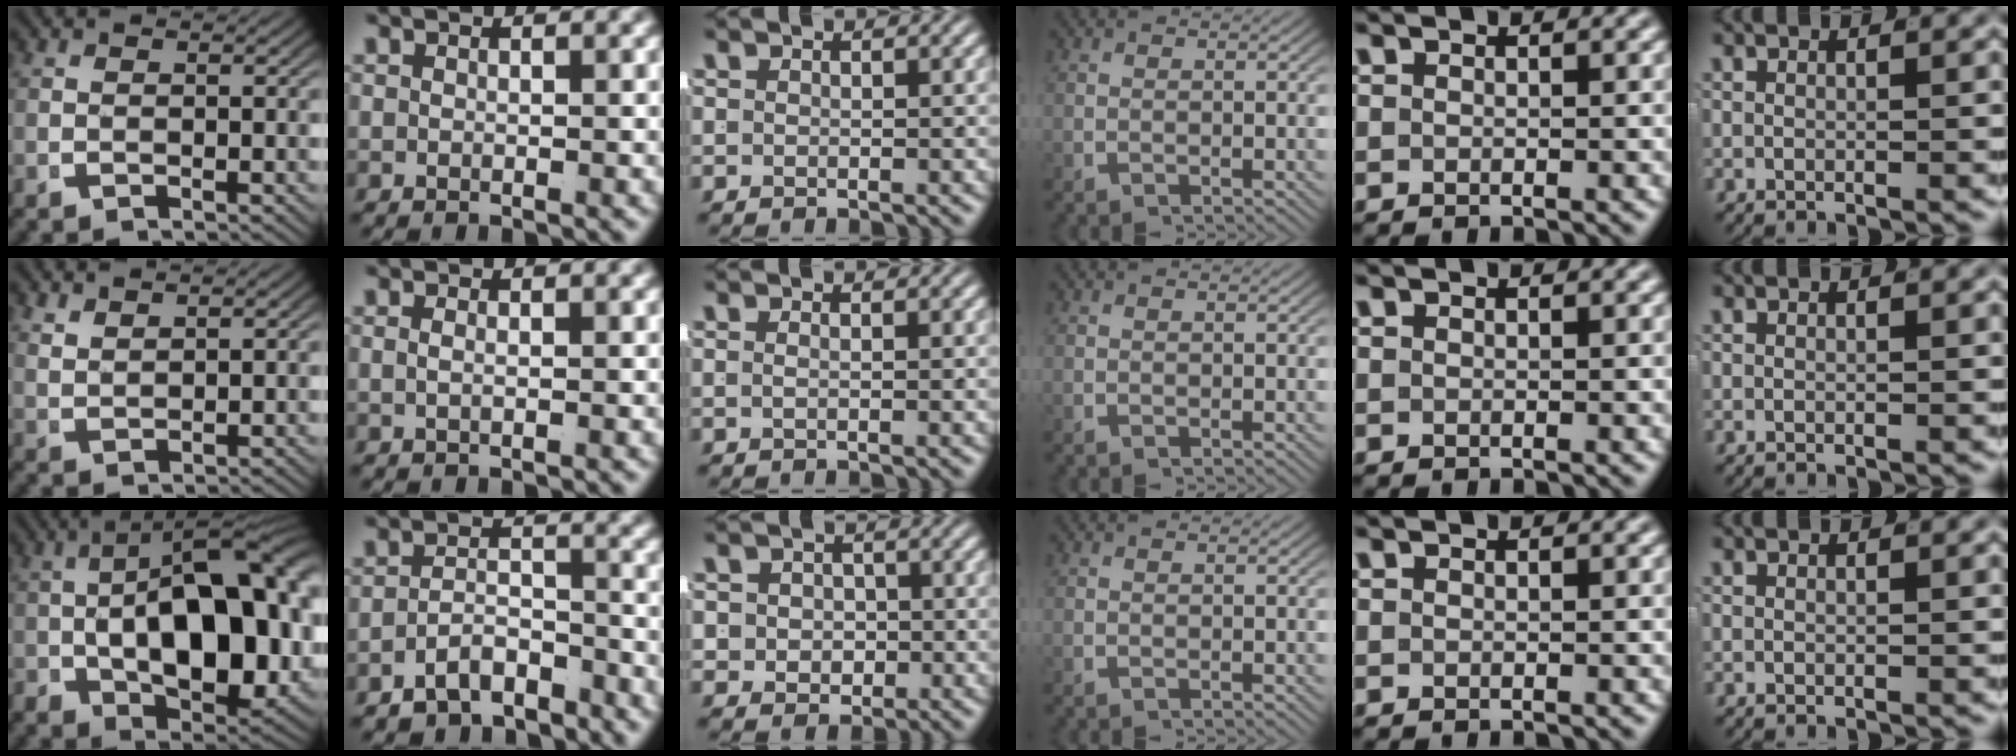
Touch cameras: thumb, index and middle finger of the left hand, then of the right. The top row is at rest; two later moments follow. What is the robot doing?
{"motion": "lift_and_place", "object": "jacket"}